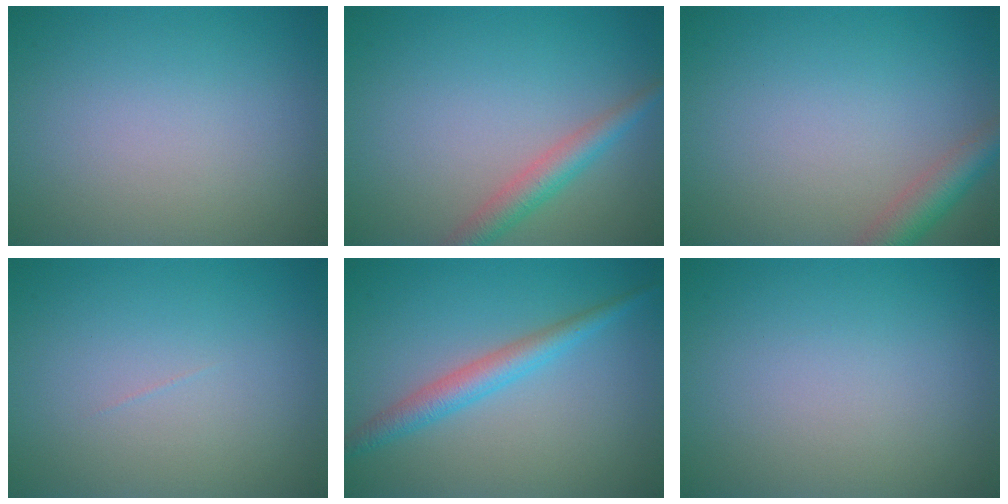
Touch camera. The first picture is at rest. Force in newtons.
{"total": 2.8, "press": 2.8, "slide": 0.2}
{"total": 3.2, "press": 3.2, "slide": 0.1}
{"total": 0.0}
{"total": 2.9, "press": 2.9, "slide": 0.0}
{"total": 0.0}